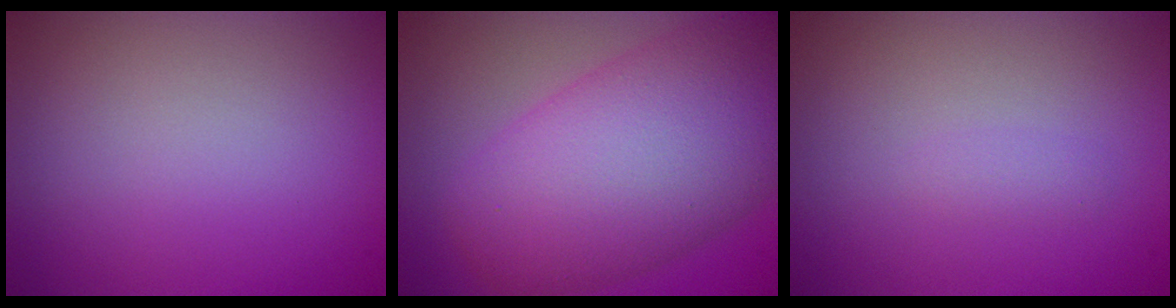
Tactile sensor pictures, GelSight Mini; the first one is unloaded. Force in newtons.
{"total": 12.0, "press": 12.0, "slide": 0.4}
{"total": 0.8, "press": 0.8, "slide": 0.0}